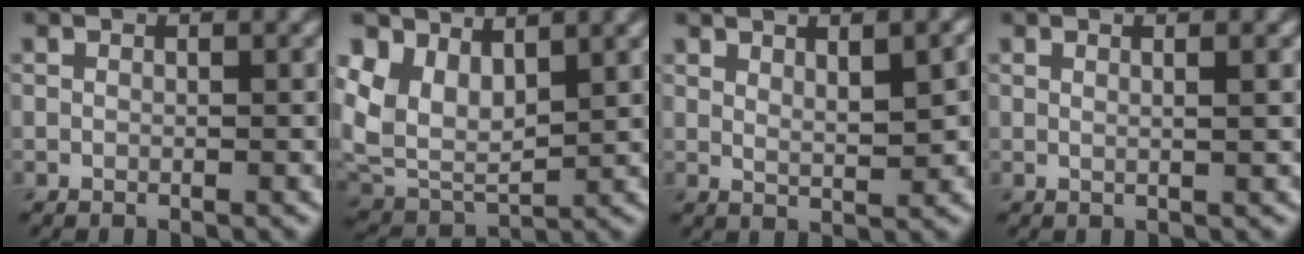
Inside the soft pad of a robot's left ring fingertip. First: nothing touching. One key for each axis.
{"total": 6.4, "fx": 3.0, "fy": 4.1, "fz": 4.0, "tx": -0.085, "ty": -0.011, "tz": 0.060}
{"total": 3.6, "fx": 1.6, "fy": 0.9, "fz": 3.1, "tx": -0.048, "ty": 0.000, "tz": 0.029}
{"total": 2.0, "fx": 0.8, "fy": 0.8, "fz": 1.7, "tx": -0.013, "ty": 0.003, "tz": -0.009}